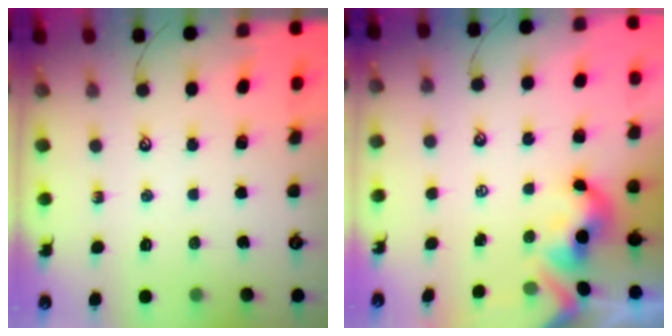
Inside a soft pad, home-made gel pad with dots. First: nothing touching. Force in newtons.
{"total": 3.9, "press": 3.8, "slide": 0.8}